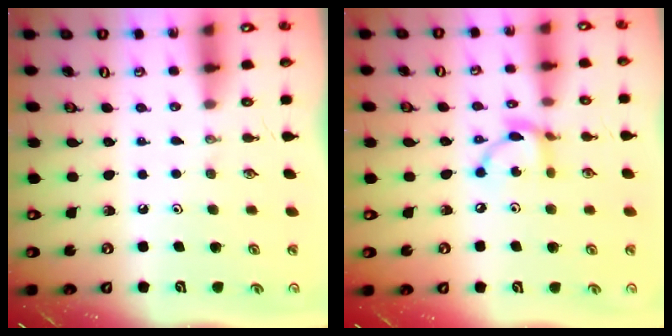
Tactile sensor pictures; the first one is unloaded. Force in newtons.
{"total": 8.4, "press": 8.4, "slide": 0.2}